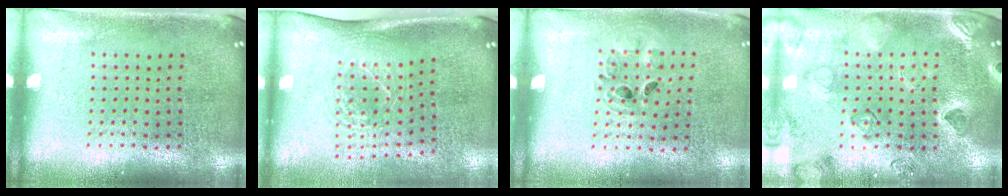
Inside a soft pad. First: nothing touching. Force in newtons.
{"total": 1.7, "press": 1.3, "slide": 1.2}
{"total": 0.9, "press": 0.9, "slide": 0.2}
{"total": 2.5, "press": 2.4, "slide": 0.6}